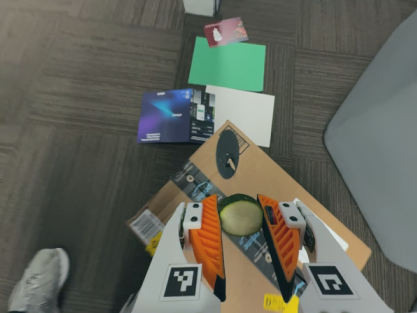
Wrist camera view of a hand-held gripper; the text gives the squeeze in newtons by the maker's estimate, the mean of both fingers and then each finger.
{"total": 10.0, "left": 9.9, "right": 10.1}